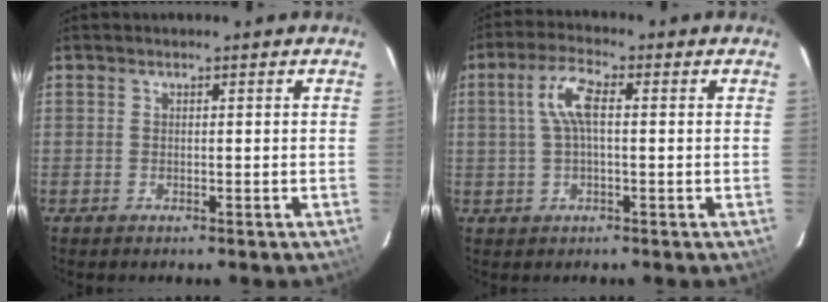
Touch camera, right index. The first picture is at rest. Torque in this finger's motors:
{"motor_torque": [0.44, 0.09, 0.36, 0.11]}